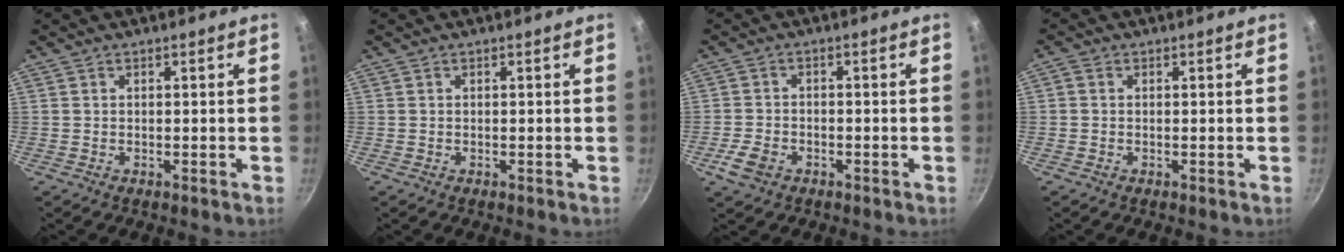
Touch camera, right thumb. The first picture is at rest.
{"total": 0.0}
{"total": 4.8, "force": [-2.4, 3.0, 2.8], "torque": [-0.059, 0.015, -0.047]}
{"total": 0.9, "force": [-0.1, 0.7, 0.6], "torque": [-0.014, 0.004, -0.005]}